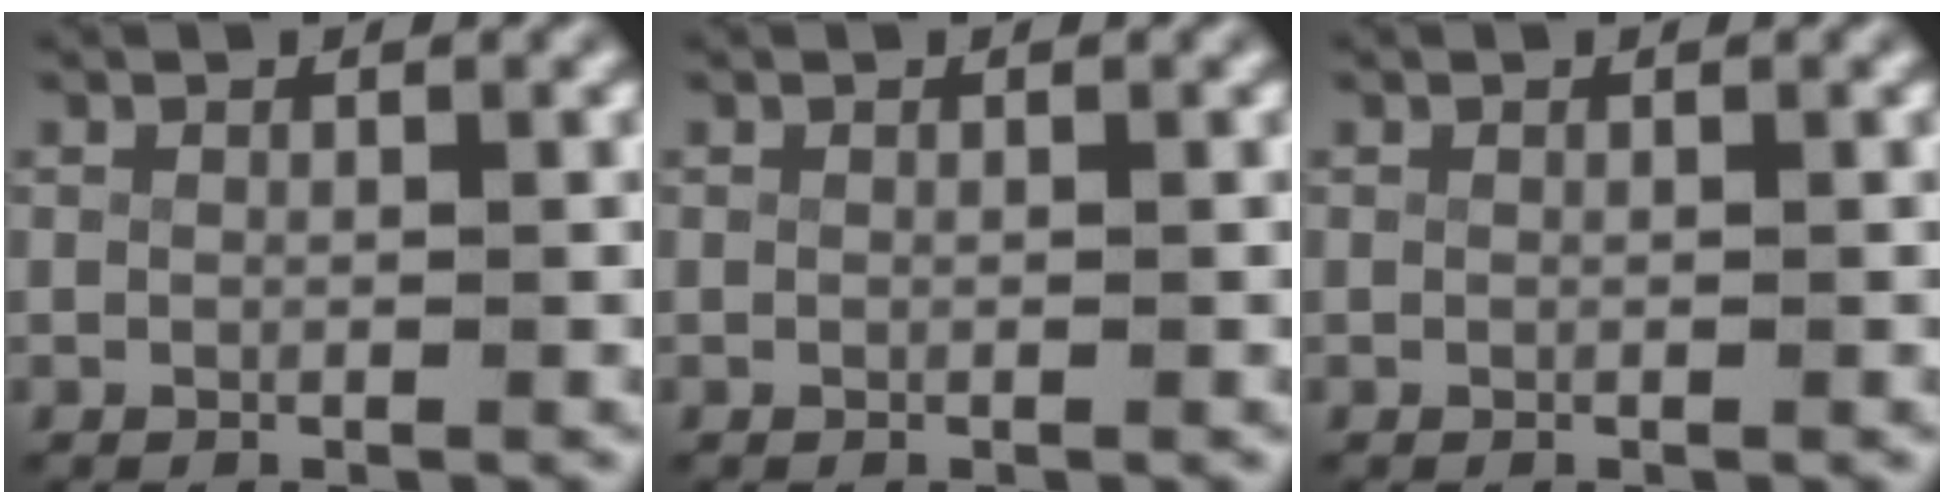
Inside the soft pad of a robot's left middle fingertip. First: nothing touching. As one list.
[{"total": 0.0}, {"total": 0.0}]